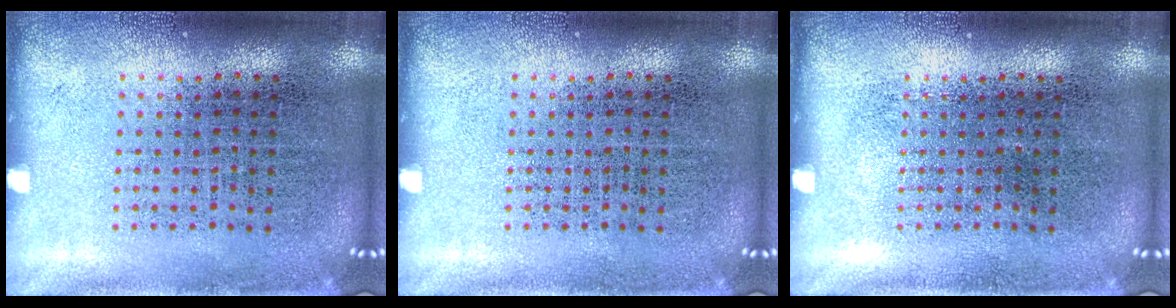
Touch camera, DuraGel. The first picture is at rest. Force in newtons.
{"total": 0.0}
{"total": 0.0}